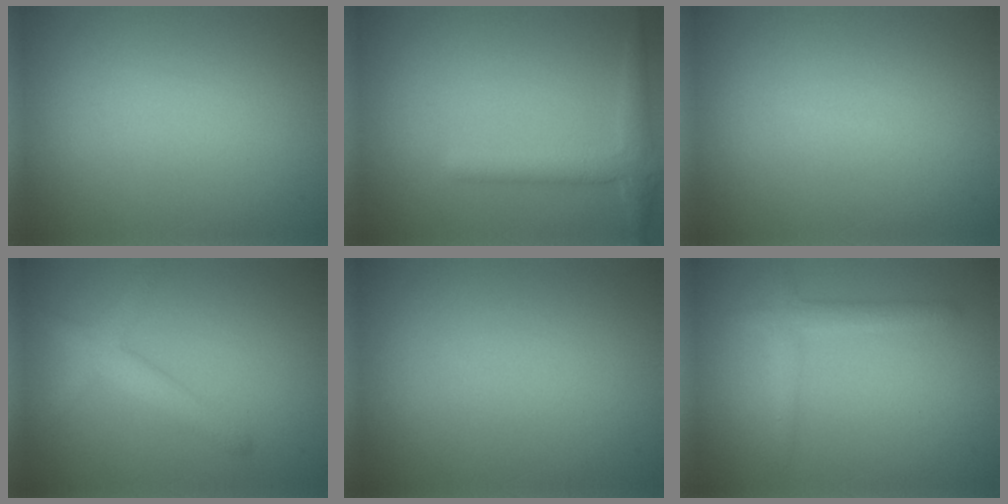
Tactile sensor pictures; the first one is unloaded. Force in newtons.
{"total": 2.6, "press": 2.6, "slide": 0.2}
{"total": 0.0}
{"total": 2.7, "press": 2.7, "slide": 0.1}
{"total": 0.0}
{"total": 2.0, "press": 1.9, "slide": 0.1}